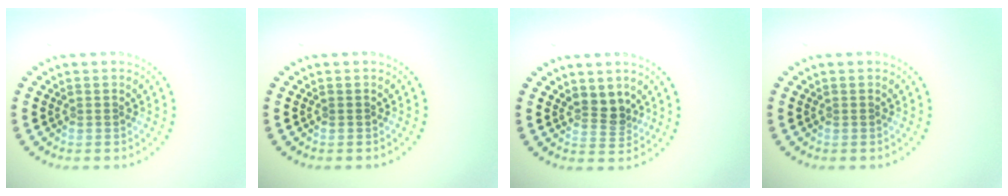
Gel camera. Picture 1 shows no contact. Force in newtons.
{"total": 0.0}
{"total": 2.2, "press": 1.7, "slide": 1.4}
{"total": 0.0}